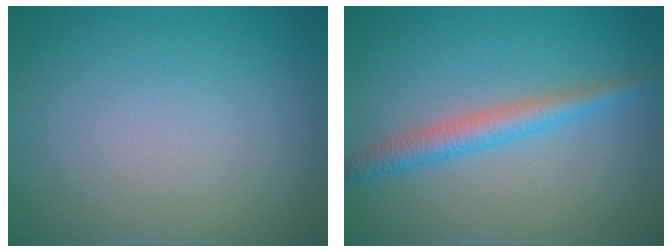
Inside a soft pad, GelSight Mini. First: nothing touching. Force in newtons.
{"total": 2.9, "press": 2.9, "slide": 0.1}